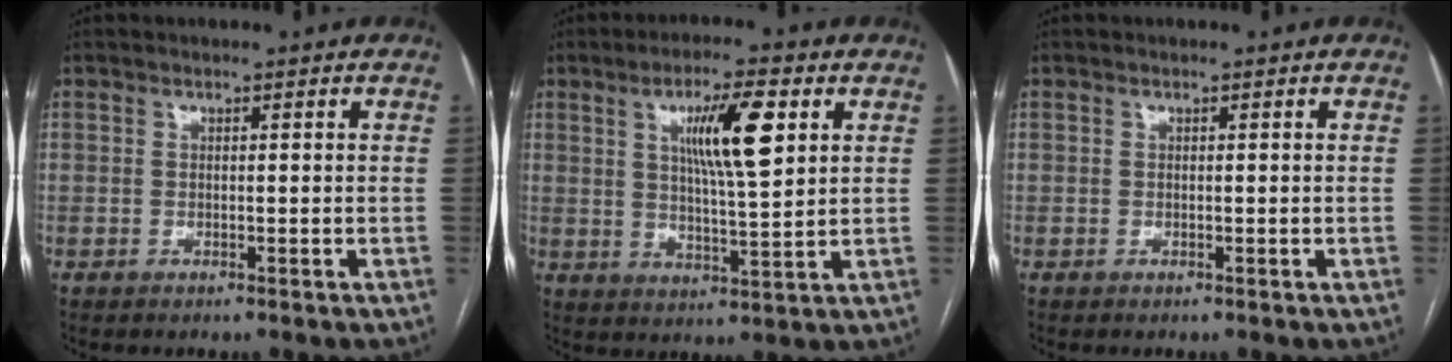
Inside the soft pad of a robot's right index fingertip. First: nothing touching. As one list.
[{"total": 10.2, "force": [3.6, 1.2, 9.4], "torque": [-0.161, 0.003, 0.062]}, {"total": 0.0}]